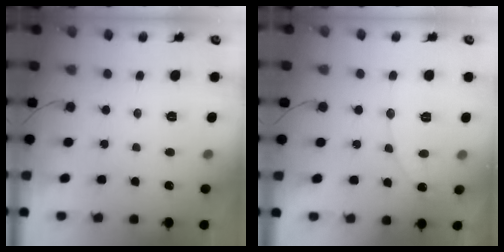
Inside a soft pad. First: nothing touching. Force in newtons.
{"total": 6.9, "press": 6.9, "slide": 0.3}